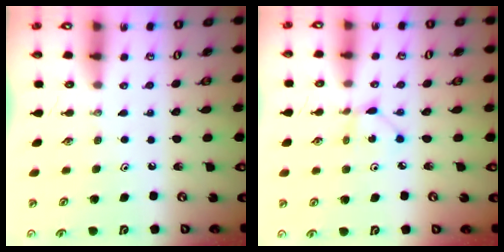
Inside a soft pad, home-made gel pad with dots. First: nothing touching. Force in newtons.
{"total": 2.9, "press": 2.9, "slide": 0.2}